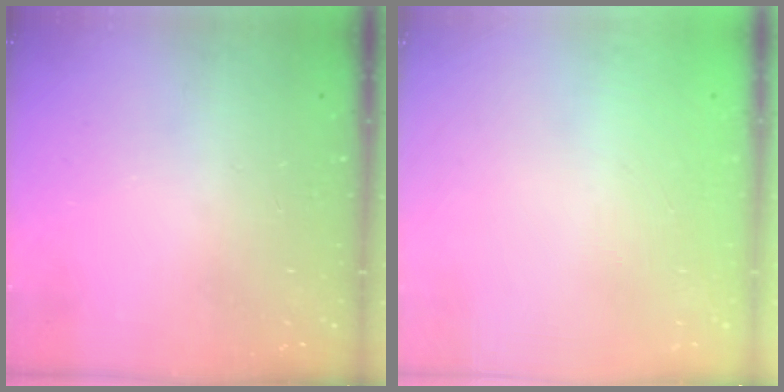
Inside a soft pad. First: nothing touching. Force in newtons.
{"total": 2.7, "press": 2.6, "slide": 0.8}